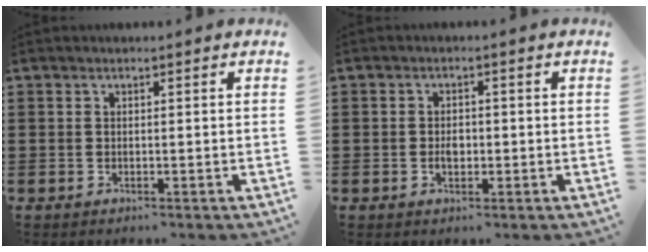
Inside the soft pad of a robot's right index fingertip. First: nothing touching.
{"total": 2.0, "force": [-0.3, 1.2, 1.6], "torque": [-0.031, 0.004, -0.006]}